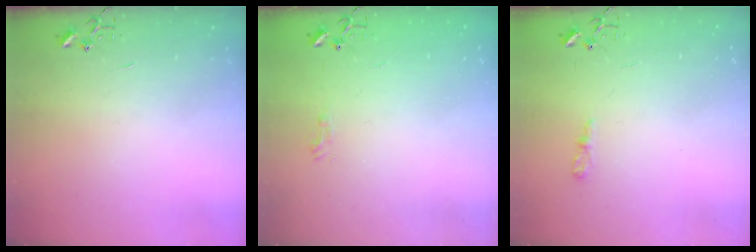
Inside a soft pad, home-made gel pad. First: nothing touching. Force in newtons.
{"total": 6.1, "press": 6.1, "slide": 0.8}
{"total": 4.5, "press": 4.5, "slide": 0.5}